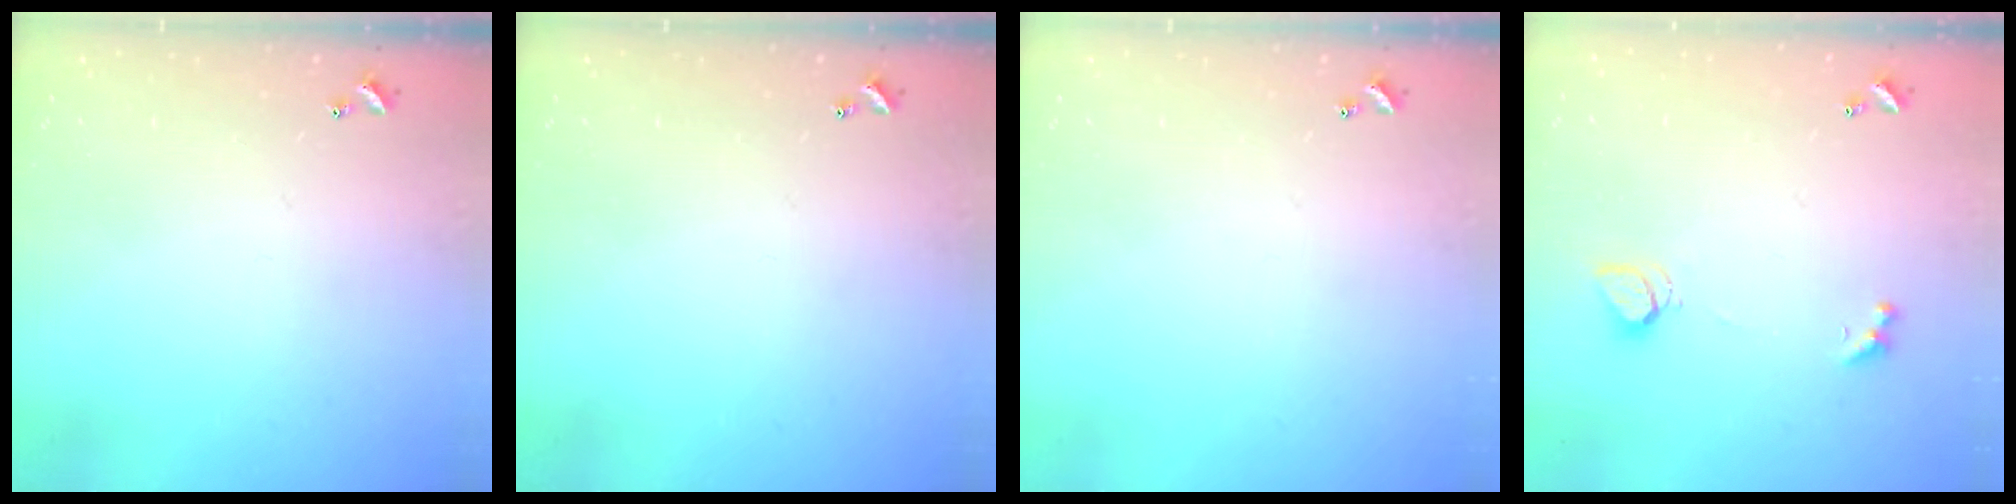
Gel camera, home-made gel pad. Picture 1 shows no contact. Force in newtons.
{"total": 0.0}
{"total": 0.0}
{"total": 2.0, "press": 1.9, "slide": 0.5}